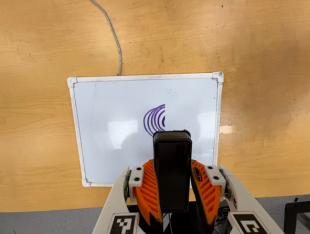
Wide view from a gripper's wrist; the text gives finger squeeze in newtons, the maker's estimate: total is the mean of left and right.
{"total": 6.1, "left": 5.3, "right": 6.8}